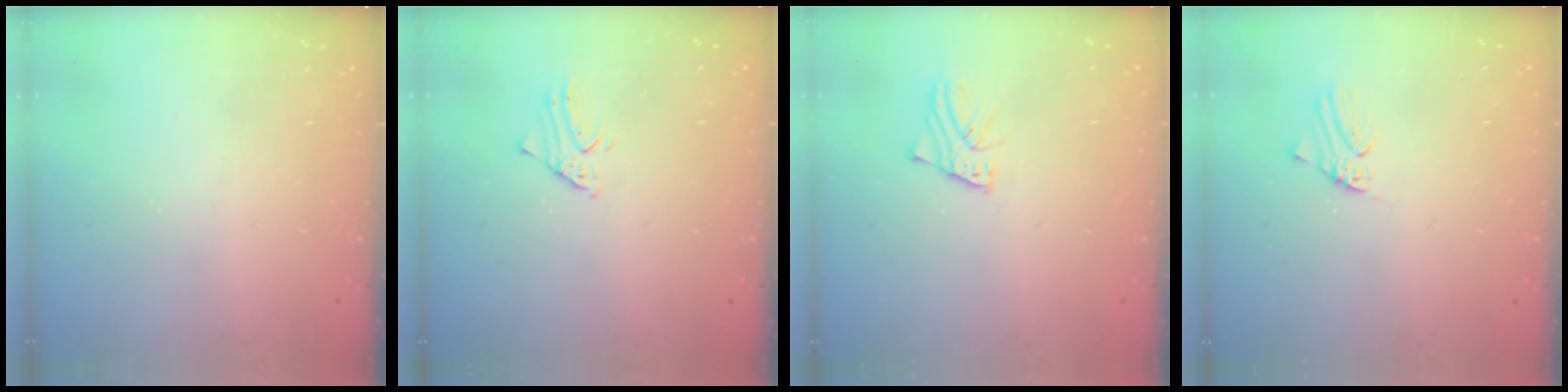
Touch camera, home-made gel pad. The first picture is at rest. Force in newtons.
{"total": 1.5, "press": 1.5, "slide": 0.1}
{"total": 2.5, "press": 2.5, "slide": 0.2}
{"total": 0.0}